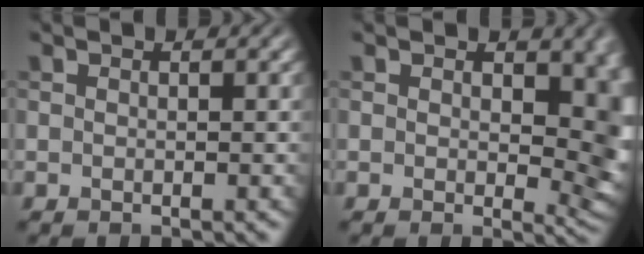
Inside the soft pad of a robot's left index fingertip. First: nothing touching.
{"total": 7.1, "force": [0.8, 4.4, 5.5], "torque": [-0.055, -0.016, 0.017]}